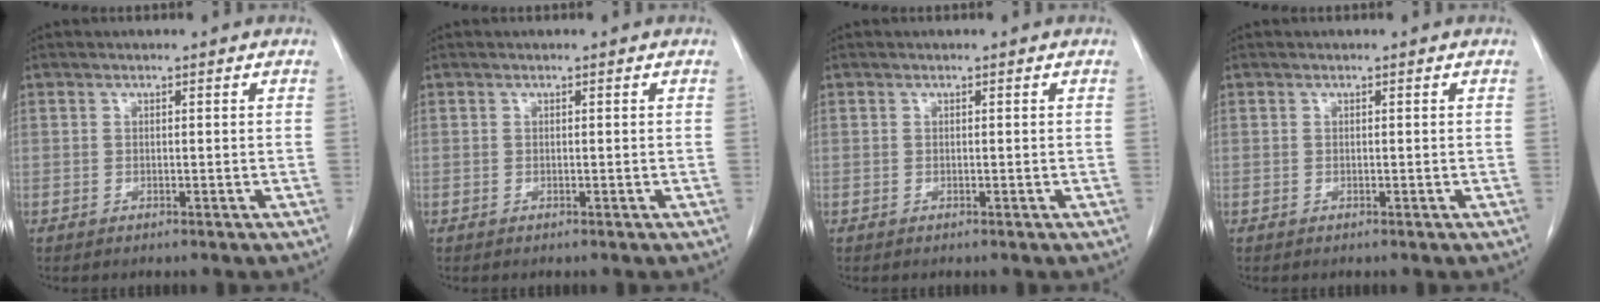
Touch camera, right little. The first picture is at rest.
{"total": 0.0}
{"total": 0.0}
{"total": 0.0}